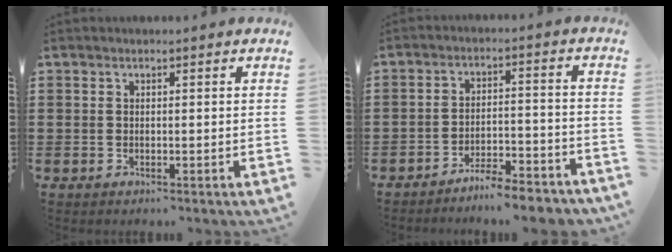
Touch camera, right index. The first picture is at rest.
{"total": 5.5, "force": [-5.4, 0.0, 1.2], "torque": [-0.016, 0.008, -0.104]}